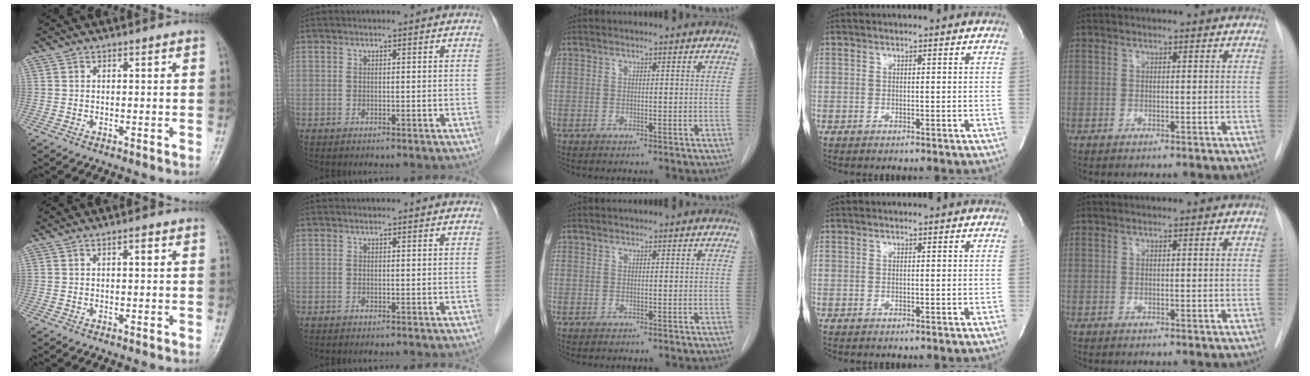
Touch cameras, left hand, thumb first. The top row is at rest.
{"thumb": {"total": 1.5, "force": [0.5, 0.5, 1.3], "torque": [-0.019, 0.002, 0.006]}}